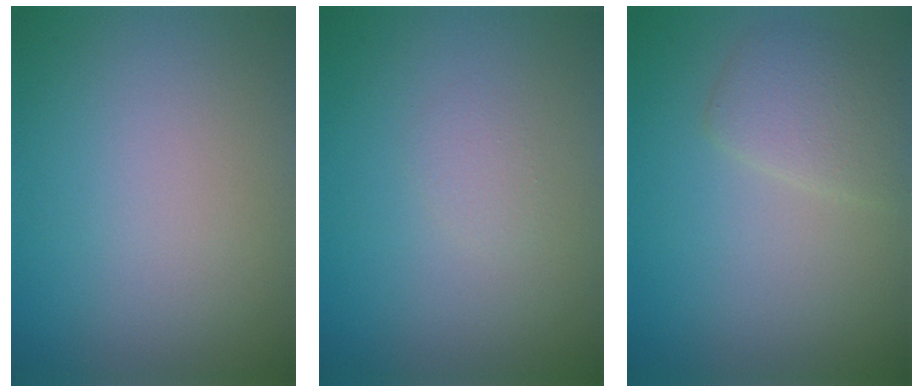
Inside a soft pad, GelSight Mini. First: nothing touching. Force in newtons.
{"total": 0.8, "press": 0.8, "slide": 0.1}
{"total": 2.6, "press": 2.6, "slide": 0.3}